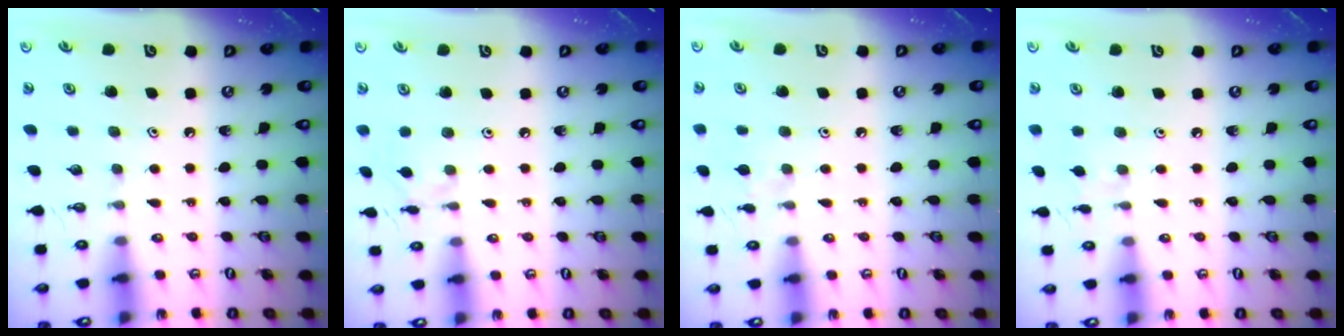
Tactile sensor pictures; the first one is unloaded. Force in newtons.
{"total": 2.1, "press": 2.1, "slide": 0.4}
{"total": 5.3, "press": 5.2, "slide": 0.9}
{"total": 3.6, "press": 3.5, "slide": 0.7}